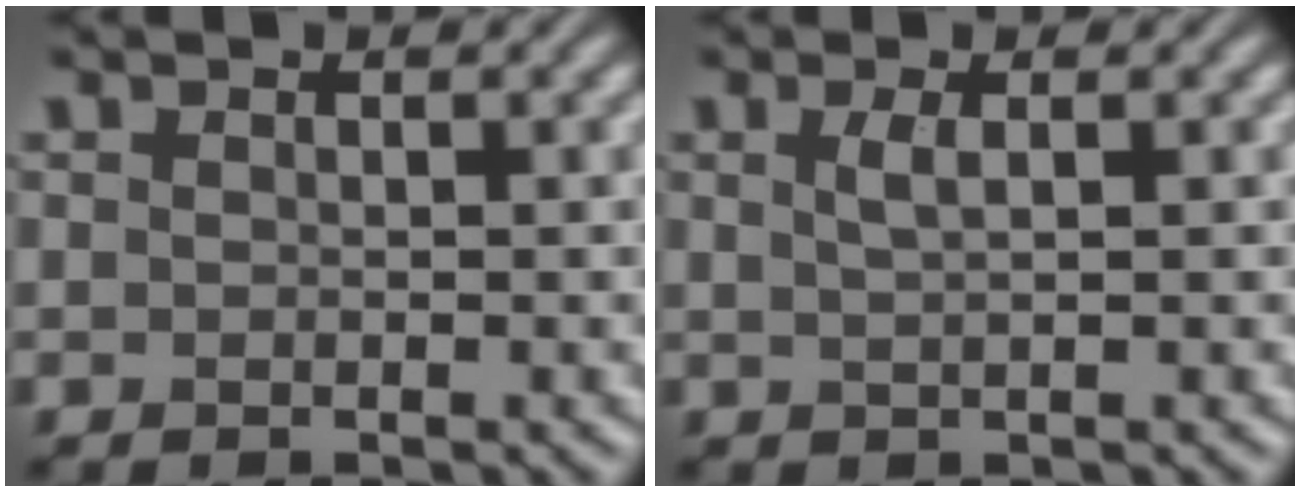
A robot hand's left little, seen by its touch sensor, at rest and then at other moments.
{"total": 1.4, "force": [0.5, 0.5, 1.3], "torque": [-0.024, 0.003, 0.007]}